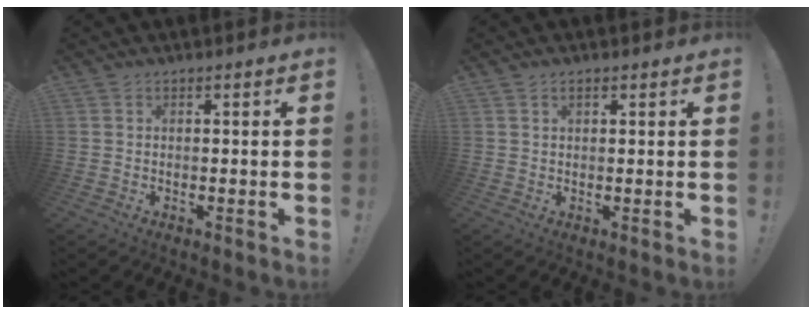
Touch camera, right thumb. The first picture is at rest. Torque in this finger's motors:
{"motor_torque": [-0.03, -0.16, -0.05, -0.10, 0.09]}